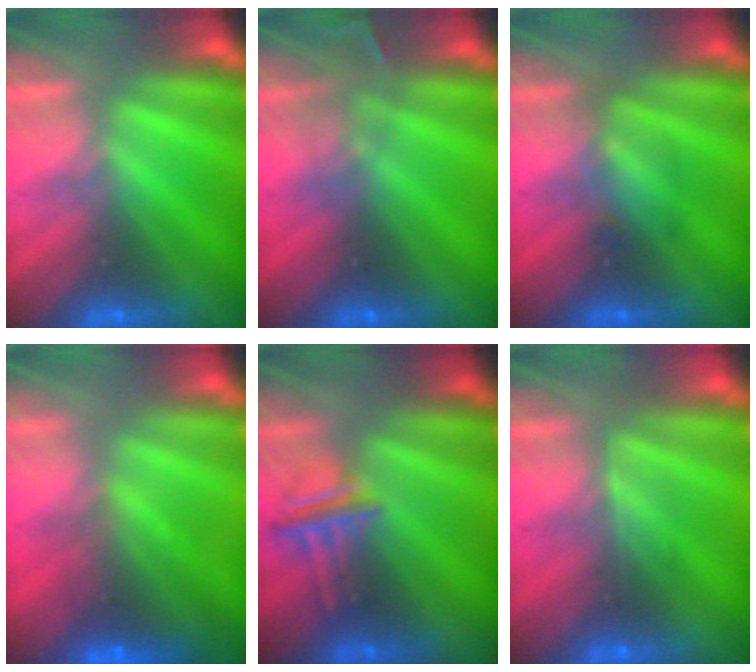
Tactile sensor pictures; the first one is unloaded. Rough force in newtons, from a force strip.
{"total": 3.0}
{"total": 2.4}
{"total": 7.5}
{"total": 2.8}
{"total": 2.4}